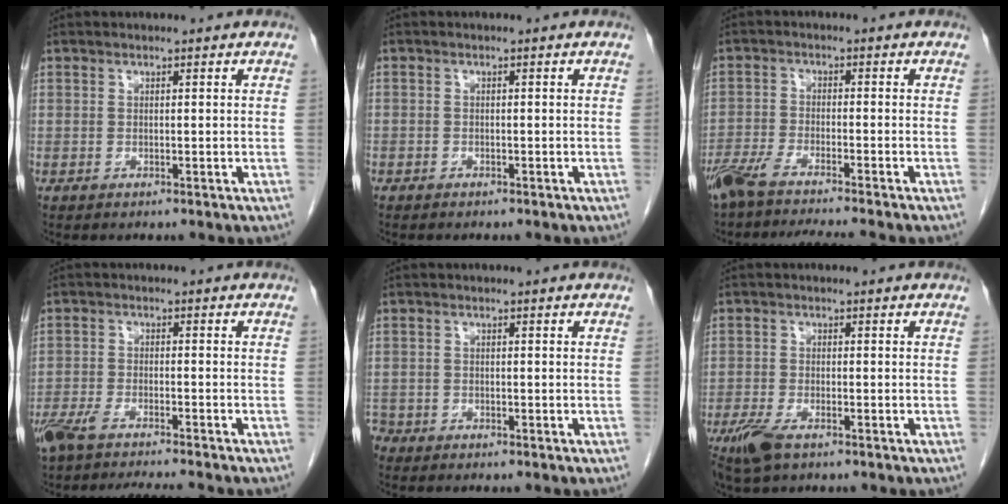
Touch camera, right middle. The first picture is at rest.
{"total": 0.8, "force": [-0.6, 0.5, 0.1], "torque": [-0.005, 0.002, -0.010]}
{"total": 10.3, "force": [-8.9, -0.4, 5.0], "torque": [-0.076, -0.021, -0.146]}
{"total": 10.3, "force": [-9.0, 0.6, 4.9], "torque": [-0.078, -0.013, -0.144]}
{"total": 2.1, "force": [-1.8, 1.0, 0.1], "torque": [-0.003, 0.001, -0.033]}
{"total": 4.6, "force": [-3.0, 1.4, 3.2], "torque": [-0.073, -0.010, -0.055]}